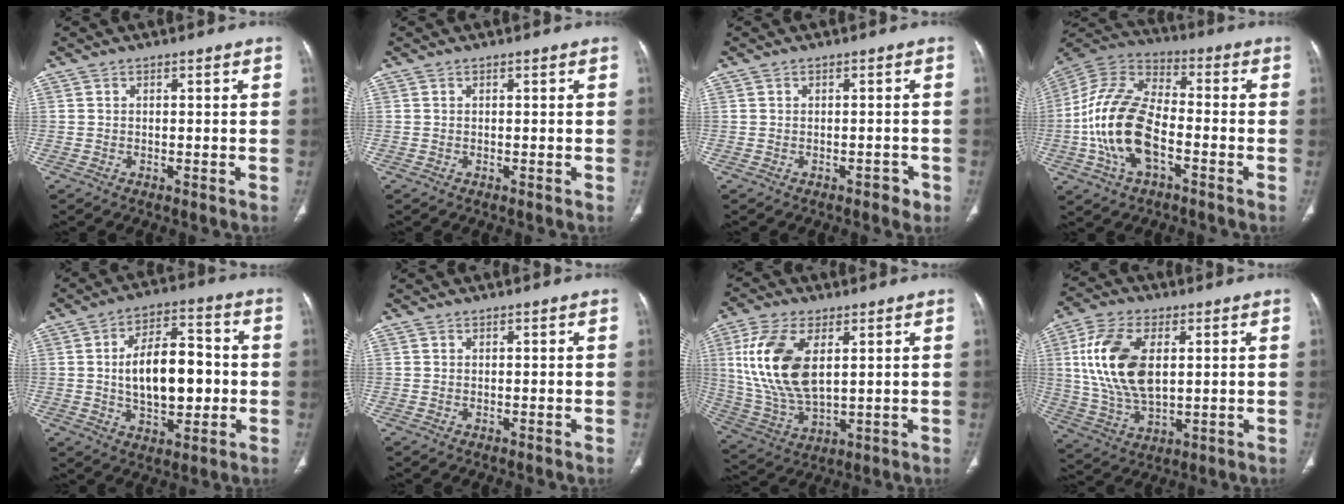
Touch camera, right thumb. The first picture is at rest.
{"total": 0.0}
{"total": 1.6, "force": [-0.9, 1.0, 0.9], "torque": [-0.005, 0.006, -0.008]}
{"total": 17.5, "force": [-4.3, 9.4, 14.1], "torque": [-0.280, 0.028, -0.083]}
{"total": 14.8, "force": [-0.1, 7.9, 12.5], "torque": [-0.176, 0.020, -0.001]}
{"total": 0.0}
{"total": 16.3, "force": [4.2, 8.4, 13.3], "torque": [-0.275, -0.015, 0.090]}
{"total": 16.2, "force": [3.2, 8.9, 13.1], "torque": [-0.258, -0.007, 0.066]}